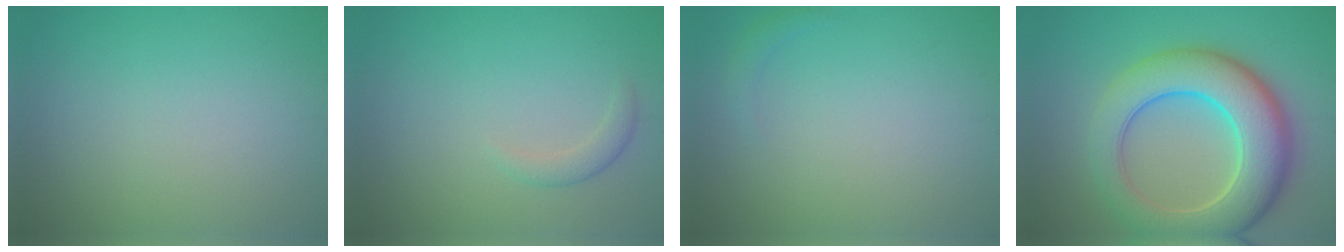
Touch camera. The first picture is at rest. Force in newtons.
{"total": 1.3, "press": 1.3, "slide": 0.1}
{"total": 0.8, "press": 0.8, "slide": 0.1}
{"total": 10.3, "press": 10.3, "slide": 0.8}